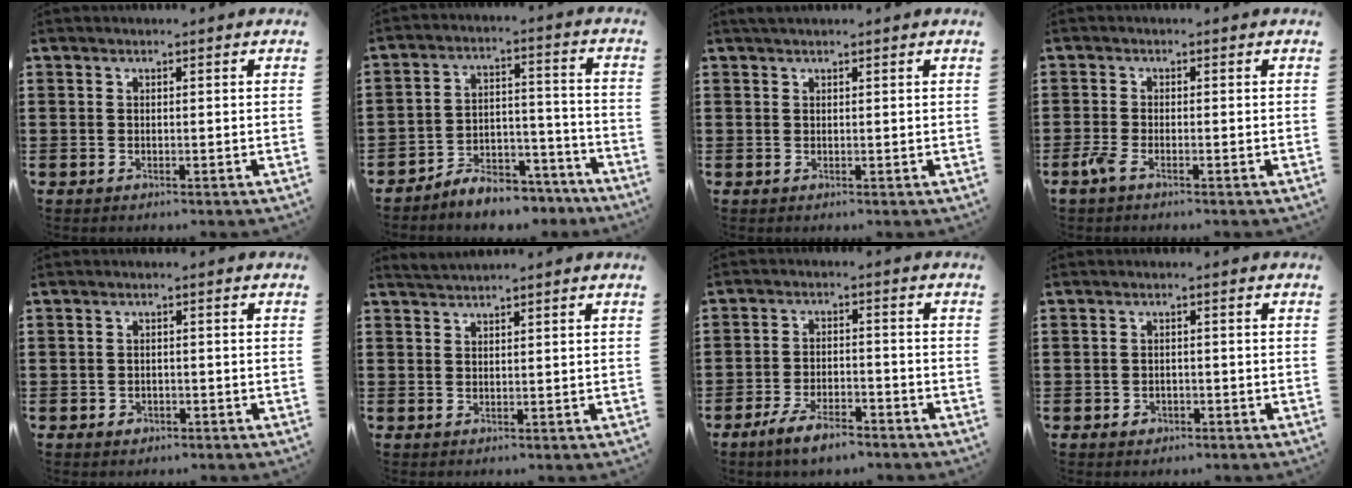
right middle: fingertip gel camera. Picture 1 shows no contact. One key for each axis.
{"total": 6.5, "fx": -6.2, "fy": 1.5, "fz": 1.2, "tx": -0.014, "ty": 0.023, "tz": -0.119}
{"total": 1.0, "fx": 0.8, "fy": 0.2, "fz": 0.5, "tx": -0.011, "ty": 0.001, "tz": 0.015}
{"total": 2.0, "fx": -1.2, "fy": 0.5, "fz": 1.5, "tx": -0.049, "ty": -0.008, "tz": -0.029}
{"total": 1.1, "fx": -0.6, "fy": 0.8, "fz": 0.5, "tx": -0.011, "ty": 0.000, "tz": -0.013}
{"total": 1.4, "fx": 1.4, "fy": -0.2, "fz": 0.0, "tx": -0.004, "ty": 0.000, "tz": 0.027}
{"total": 5.4, "fx": -4.1, "fy": 1.5, "fz": 3.1, "tx": -0.062, "ty": 0.004, "tz": -0.080}
{"total": 1.2, "fx": -0.7, "fy": 0.9, "fz": 0.4, "tx": -0.011, "ty": 0.000, "tz": -0.015}